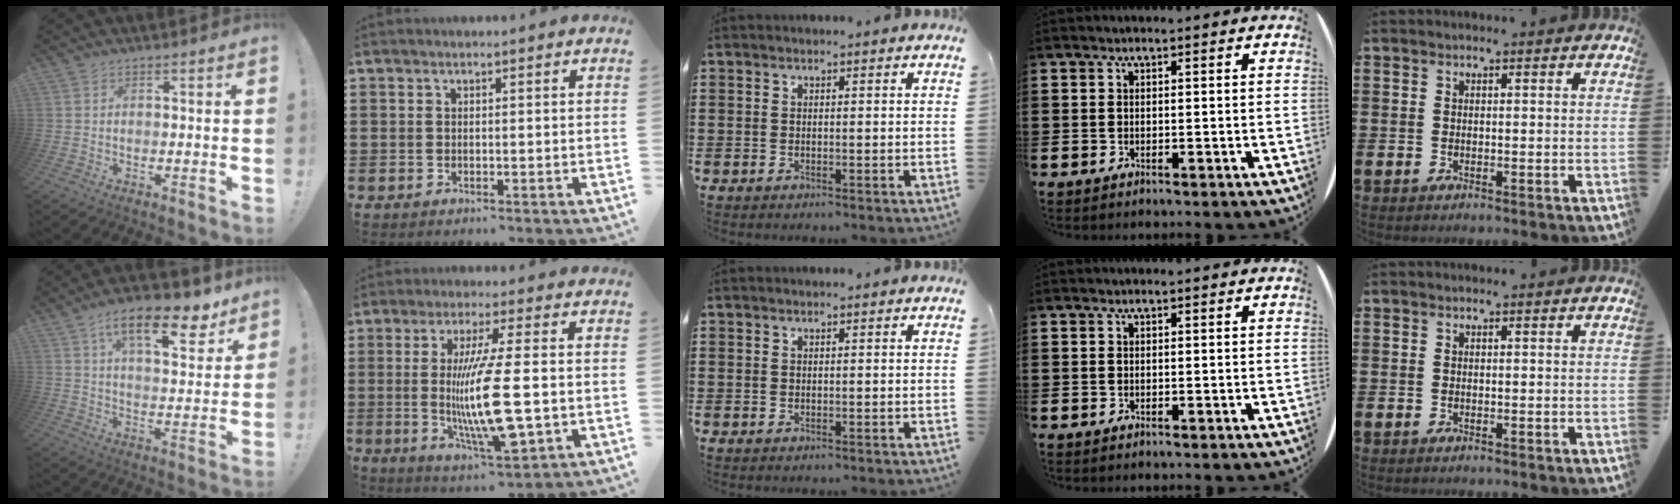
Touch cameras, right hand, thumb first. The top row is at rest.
{"thumb": {"total": 17.4, "force": [9.9, 6.0, 13.0], "torque": [-0.191, -0.056, 0.156]}, "index": {"total": 13.5, "force": [-1.0, 2.5, 13.2], "torque": [-0.263, -0.020, -0.023]}}